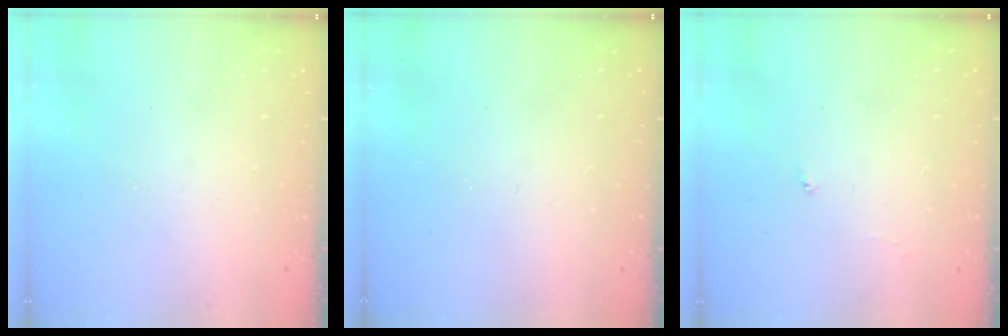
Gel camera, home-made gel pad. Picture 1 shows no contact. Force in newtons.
{"total": 0.0}
{"total": 3.7, "press": 3.7, "slide": 0.5}